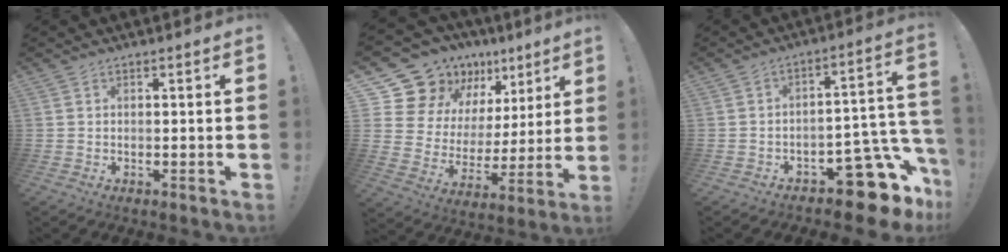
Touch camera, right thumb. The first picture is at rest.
{"total": 16.8, "force": [13.0, 9.3, 5.2], "torque": [-0.083, -0.106, 0.259]}
{"total": 15.4, "force": [-9.1, 6.3, 10.7], "torque": [-0.096, 0.050, -0.142]}